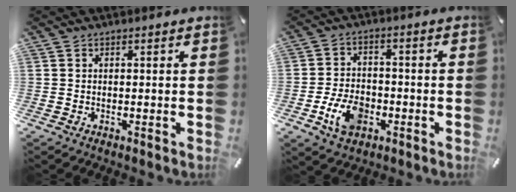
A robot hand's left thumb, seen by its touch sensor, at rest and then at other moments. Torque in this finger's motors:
{"motor_torque": [0.66, 1.54, 0.18, 0.27, 0.02]}